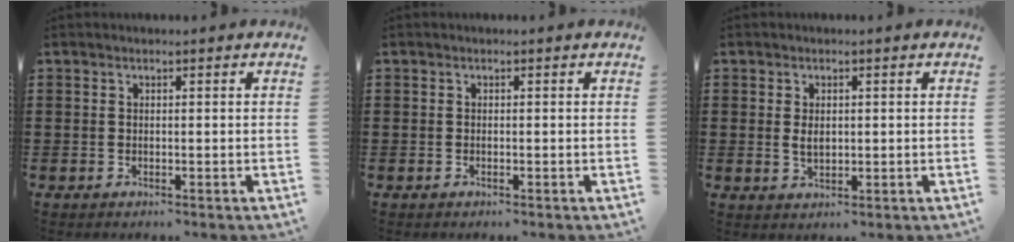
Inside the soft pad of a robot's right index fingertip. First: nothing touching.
{"total": 0.0}
{"total": 2.3, "force": [0.3, 1.4, 1.7], "torque": [-0.037, 0.007, 0.005]}